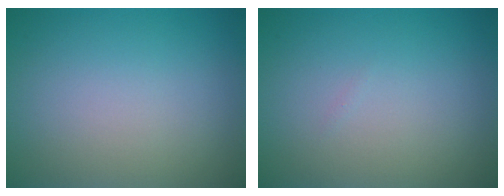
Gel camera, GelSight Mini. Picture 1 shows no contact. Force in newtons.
{"total": 0.0}